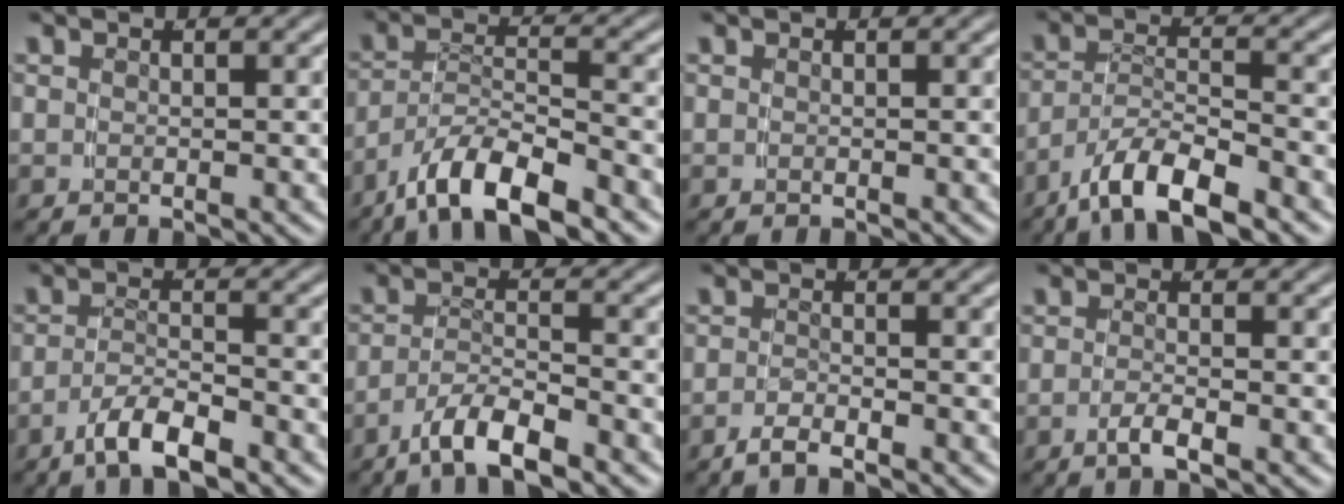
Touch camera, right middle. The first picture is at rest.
{"total": 6.4, "force": [-4.5, 2.6, 3.8], "torque": [-0.062, -0.006, -0.077]}
{"total": 0.0}
{"total": 5.8, "force": [-3.9, 2.2, 3.7], "torque": [-0.063, -0.005, -0.069]}
{"total": 3.7, "force": [-2.7, 0.8, 2.4], "torque": [-0.042, -0.005, -0.049]}
{"total": 4.2, "force": [-3.1, 1.2, 2.6], "torque": [-0.043, -0.004, -0.055]}
{"total": 2.1, "force": [-1.9, 0.2, 0.8], "torque": [-0.021, -0.003, -0.036]}
{"total": 1.9, "force": [-1.5, -0.2, 1.2], "torque": [-0.027, -0.004, -0.028]}